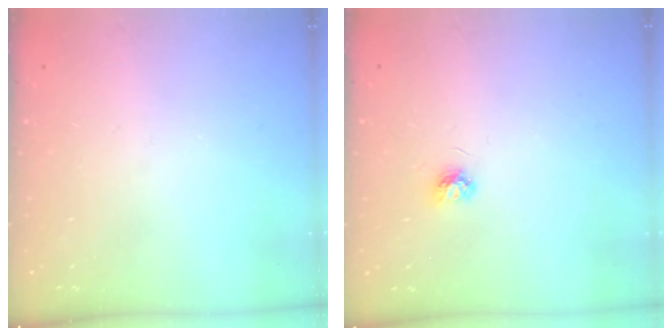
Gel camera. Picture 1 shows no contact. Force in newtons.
{"total": 3.9, "press": 3.9, "slide": 0.5}